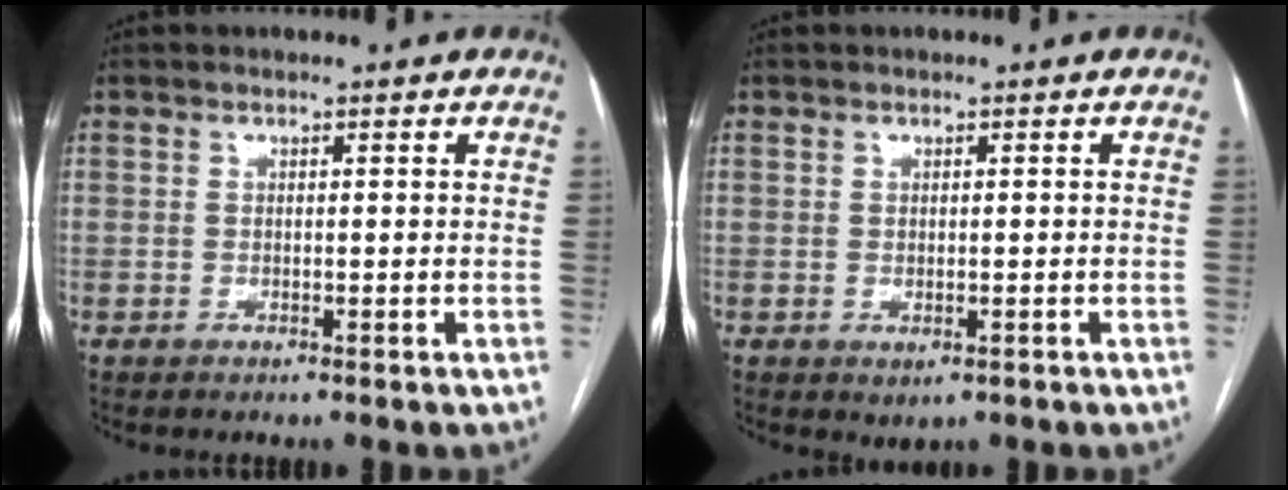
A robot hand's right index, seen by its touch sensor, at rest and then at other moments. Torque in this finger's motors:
{"motor_torque": [0.48, -0.27, 0.07, 0.00]}